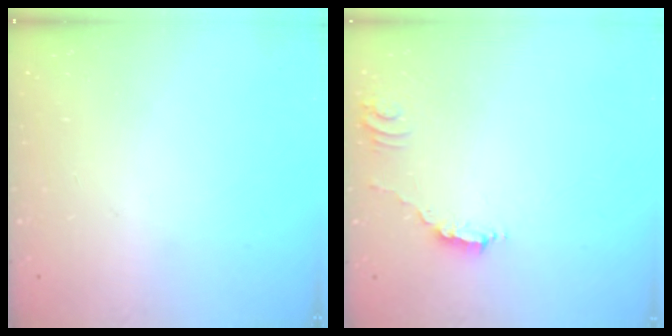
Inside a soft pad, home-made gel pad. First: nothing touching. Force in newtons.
{"total": 1.8, "press": 1.8, "slide": 0.1}